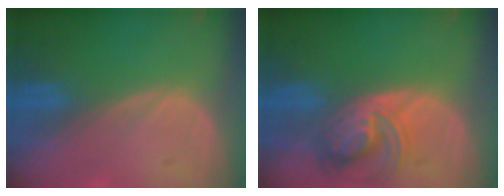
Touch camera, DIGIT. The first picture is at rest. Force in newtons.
{"total": 7.2, "press": 6.8, "slide": 2.5}